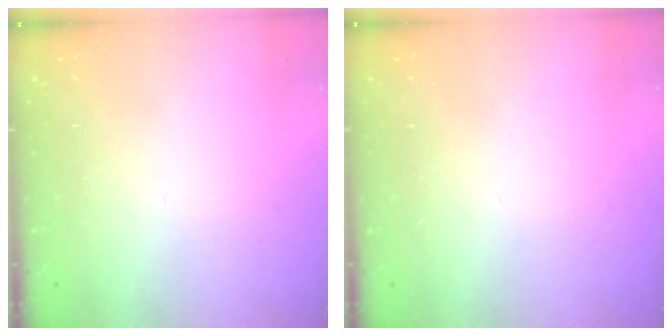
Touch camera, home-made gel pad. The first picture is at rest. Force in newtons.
{"total": 0.0}